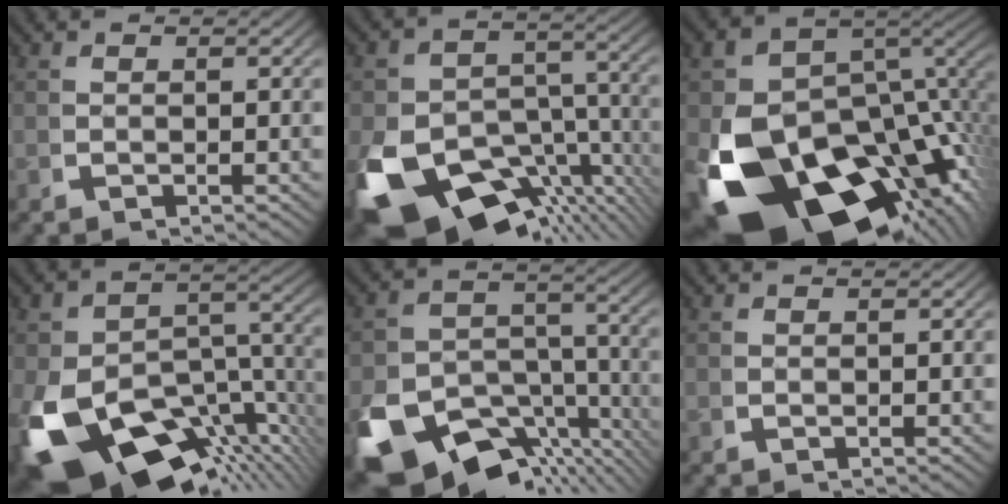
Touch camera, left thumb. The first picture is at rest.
{"total": 19.1, "force": [-8.2, 13.3, 11.0], "torque": [-0.215, -0.092, -0.100]}
{"total": 29.5, "force": [-9.2, 19.3, 20.3], "torque": [-0.372, -0.119, -0.102]}
{"total": 20.5, "force": [-8.9, 13.0, 13.1], "torque": [-0.245, -0.090, -0.103]}
{"total": 17.7, "force": [-8.7, 11.9, 9.8], "torque": [-0.181, -0.078, -0.116]}
{"total": 0.0}